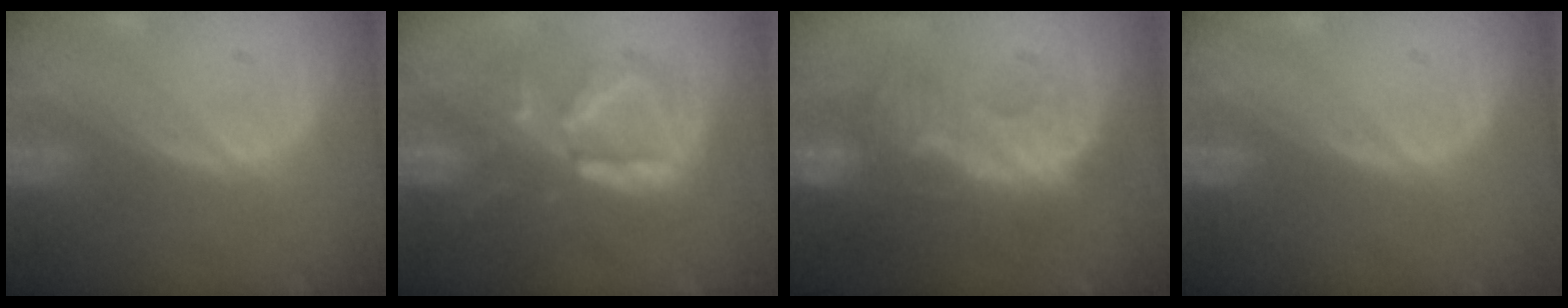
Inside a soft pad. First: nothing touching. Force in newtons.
{"total": 8.0, "press": 8.0, "slide": 0.1}
{"total": 9.4, "press": 9.2, "slide": 2.0}
{"total": 0.0}